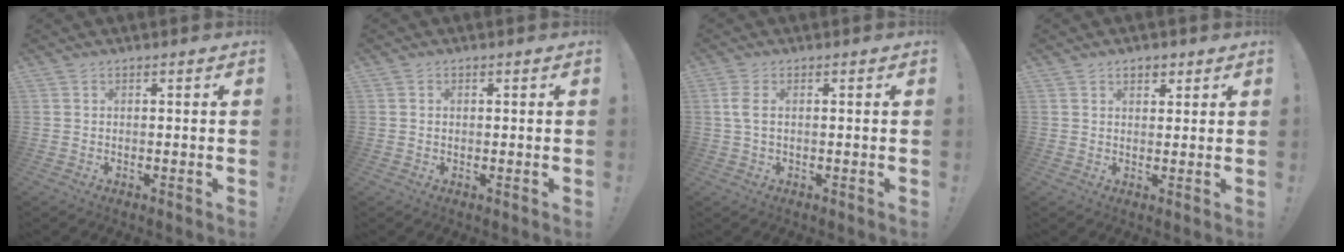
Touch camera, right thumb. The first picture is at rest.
{"total": 0.6, "force": [0.2, 0.5, 0.1], "torque": [-0.005, 0.004, 0.003]}
{"total": 3.4, "force": [0.4, 1.4, 3.1], "torque": [-0.072, 0.005, 0.009]}
{"total": 3.2, "force": [1.8, 2.2, 1.4], "torque": [-0.011, -0.003, 0.029]}